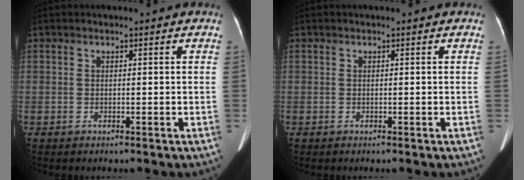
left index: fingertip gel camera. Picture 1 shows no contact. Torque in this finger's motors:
{"motor_torque": [0.22, 0.02, 0.06, 0.02]}